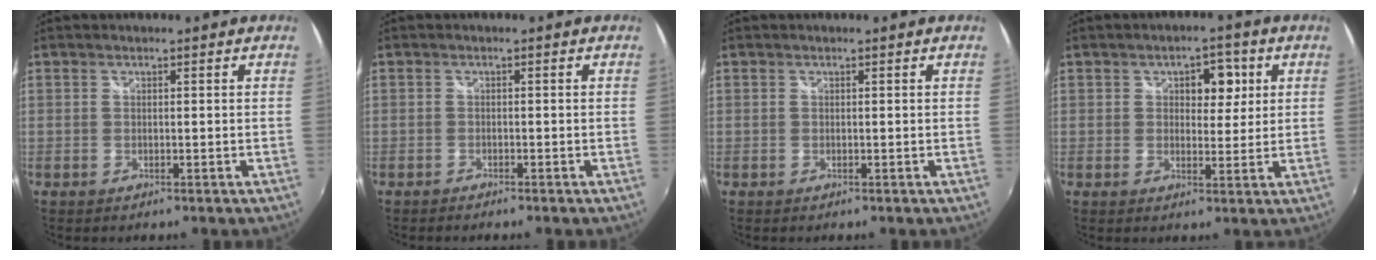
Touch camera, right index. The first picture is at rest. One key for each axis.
{"total": 1.2, "fx": -1.2, "fy": 0.2, "fz": 0.3, "tx": -0.014, "ty": -0.006, "tz": -0.020}
{"total": 0.0}
{"total": 5.0, "fx": 1.5, "fy": 3.4, "fz": 3.4, "tx": -0.041, "ty": 0.011, "tz": 0.023}